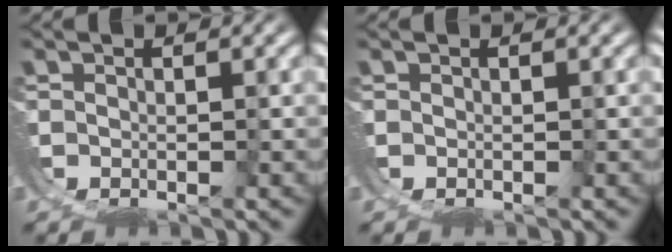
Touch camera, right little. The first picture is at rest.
{"total": 0.0}